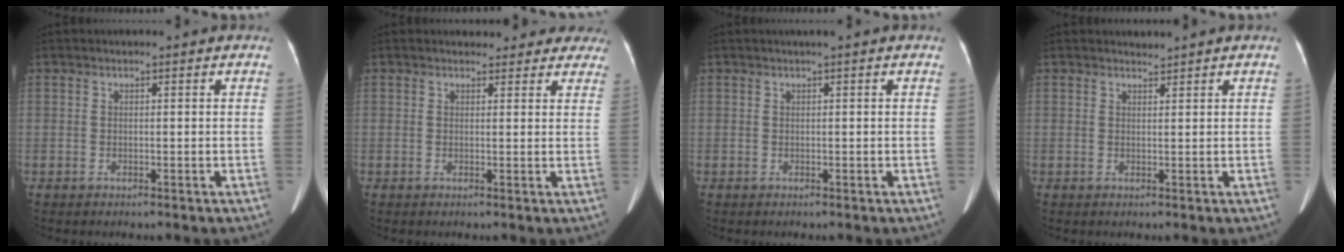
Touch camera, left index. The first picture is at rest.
{"total": 9.5, "force": [8.6, 3.7, 1.5], "torque": [0.023, 0.006, 0.074]}
{"total": 0.6, "force": [0.3, -0.1, 0.5], "torque": [-0.012, 0.003, 0.009]}
{"total": 0.9, "force": [0.9, -0.2, -0.2], "torque": [-0.007, -0.001, 0.017]}